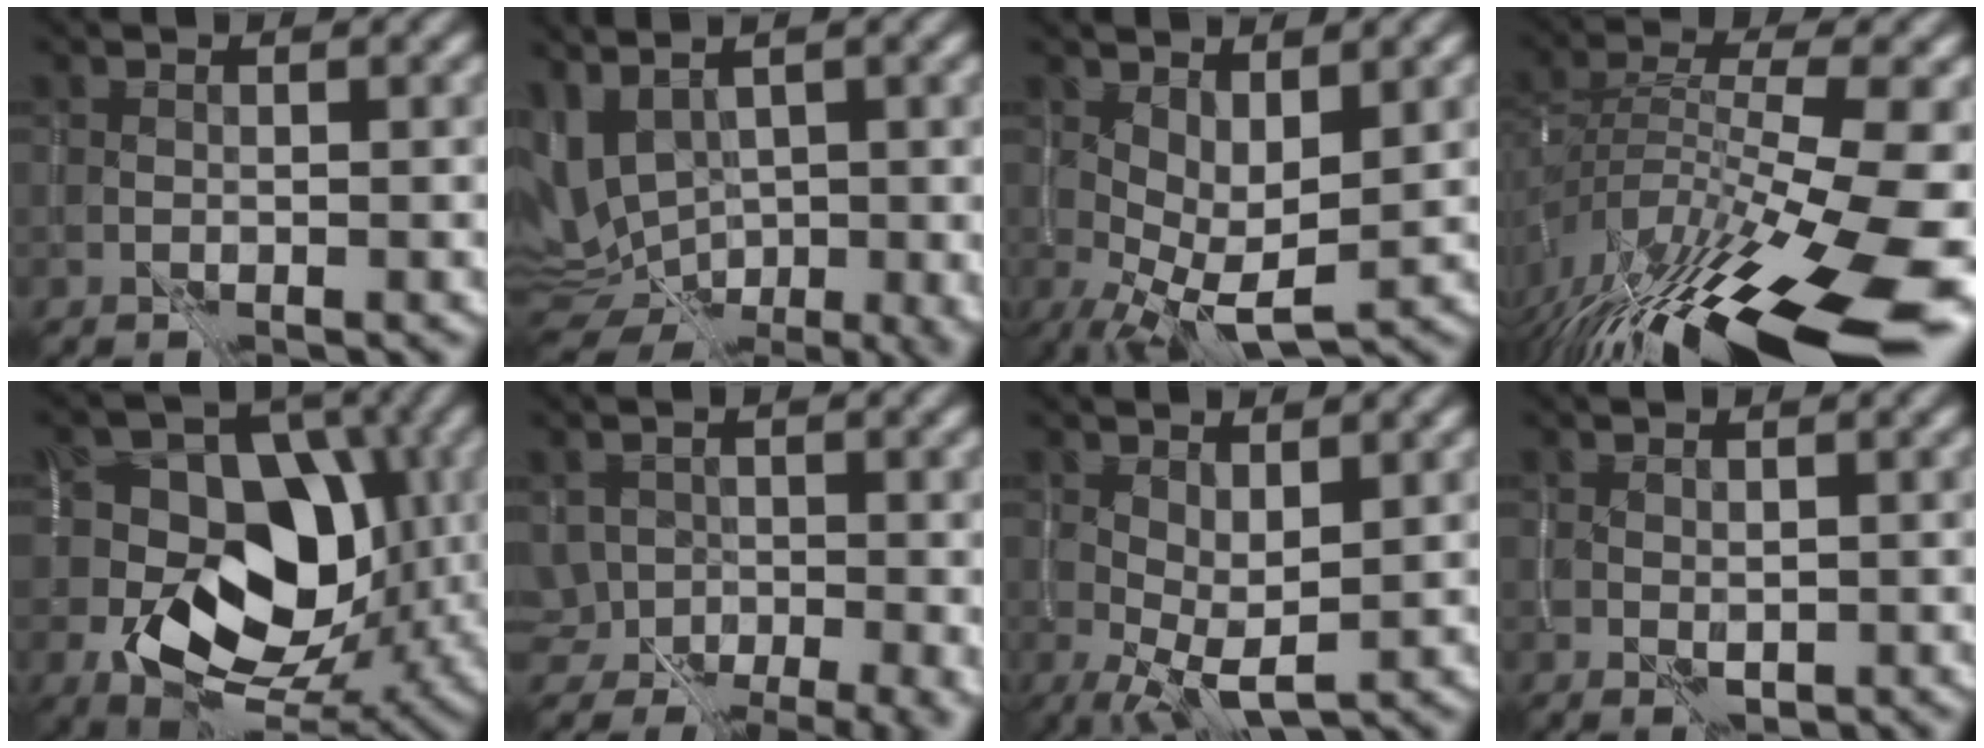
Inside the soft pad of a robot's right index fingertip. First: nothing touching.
{"total": 10.7, "force": [1.2, 6.0, 8.8], "torque": [-0.155, -0.017, 0.051]}
{"total": 4.7, "force": [0.5, 1.8, 4.3], "torque": [-0.084, -0.002, 0.015]}
{"total": 15.4, "force": [-9.0, 4.0, 11.8], "torque": [-0.222, -0.009, -0.141]}
{"total": 11.3, "force": [-1.1, 8.0, 7.9], "torque": [-0.109, -0.002, -0.029]}
{"total": 8.3, "force": [-3.4, 5.5, 5.2], "torque": [-0.058, -0.012, -0.038]}
{"total": 3.7, "force": [0.4, 1.4, 3.3], "torque": [-0.069, -0.003, 0.013]}
{"total": 1.1, "force": [0.4, 0.7, 0.8], "torque": [-0.016, -0.007, 0.013]}